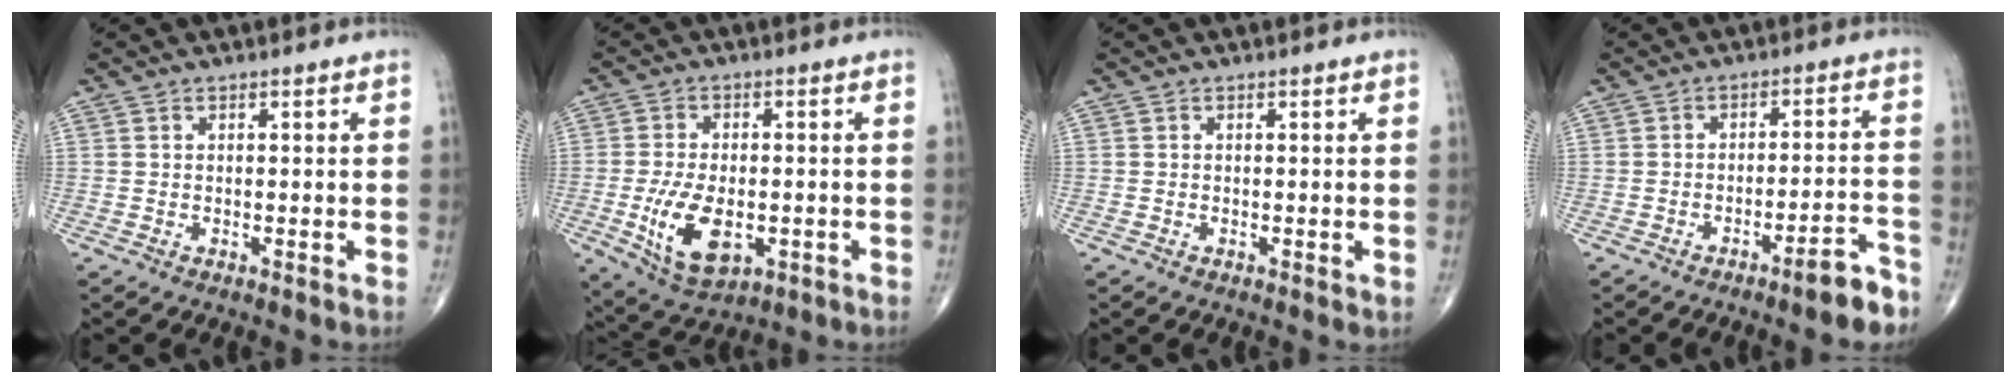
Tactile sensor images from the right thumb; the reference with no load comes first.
{"total": 11.4, "force": [-2.7, 6.3, 9.2], "torque": [-0.160, -0.005, -0.035]}
{"total": 0.6, "force": [-0.1, 0.2, 0.5], "torque": [-0.006, -0.002, -0.003]}
{"total": 6.6, "force": [-4.9, 1.1, 4.4], "torque": [-0.051, 0.042, -0.067]}